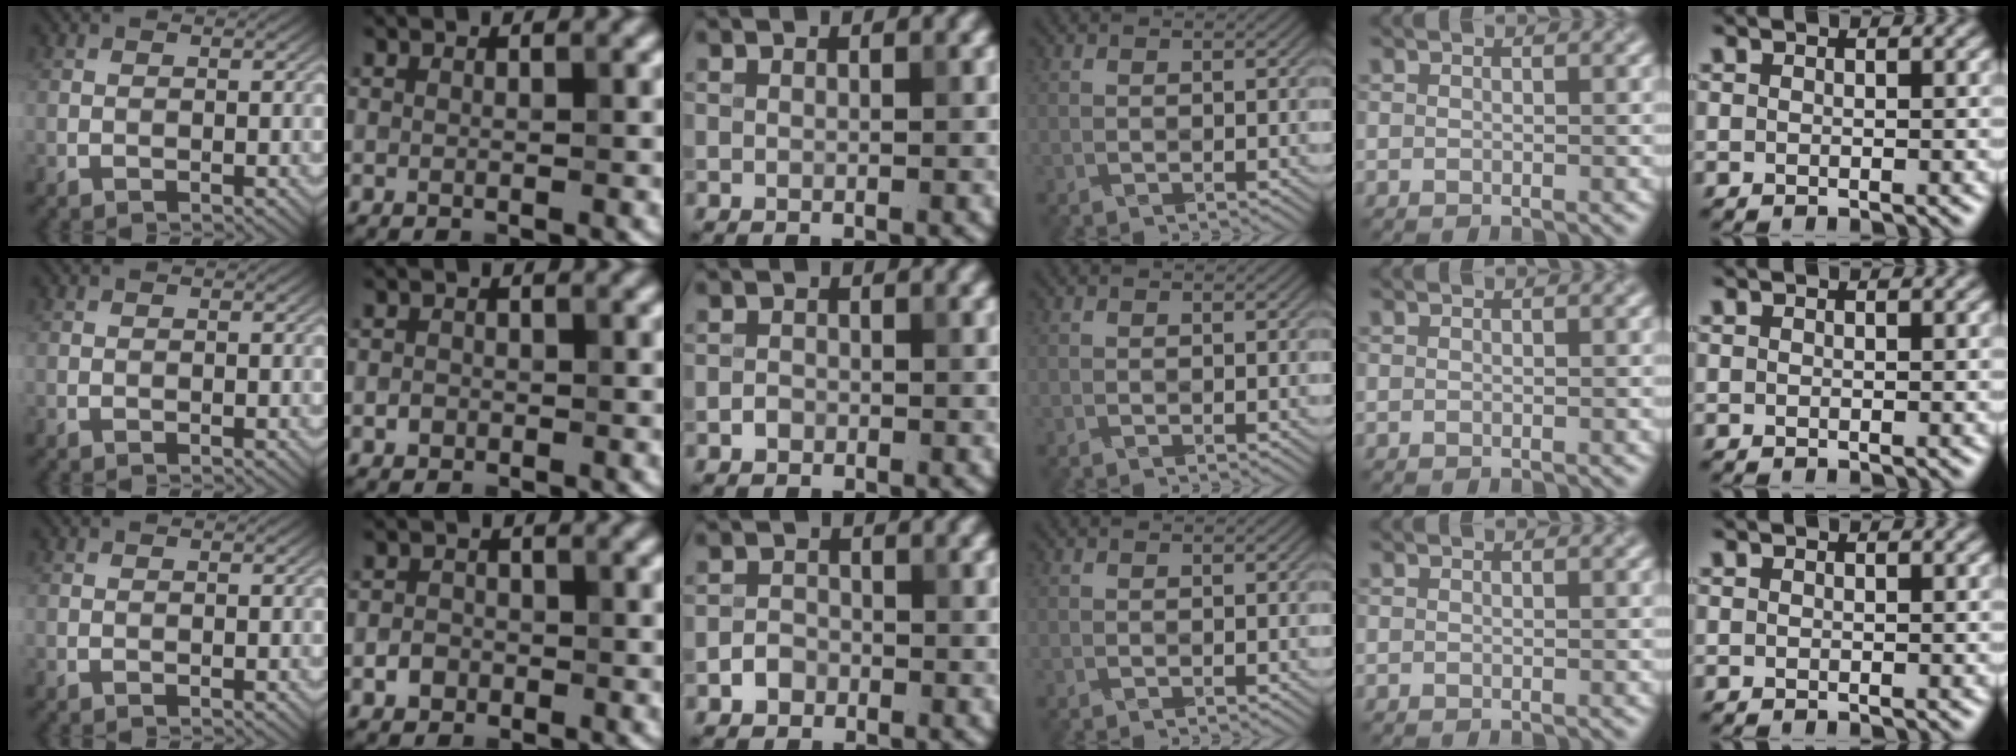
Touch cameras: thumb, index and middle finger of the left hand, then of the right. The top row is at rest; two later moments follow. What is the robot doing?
{"motion": "fold", "object": "paper towel"}